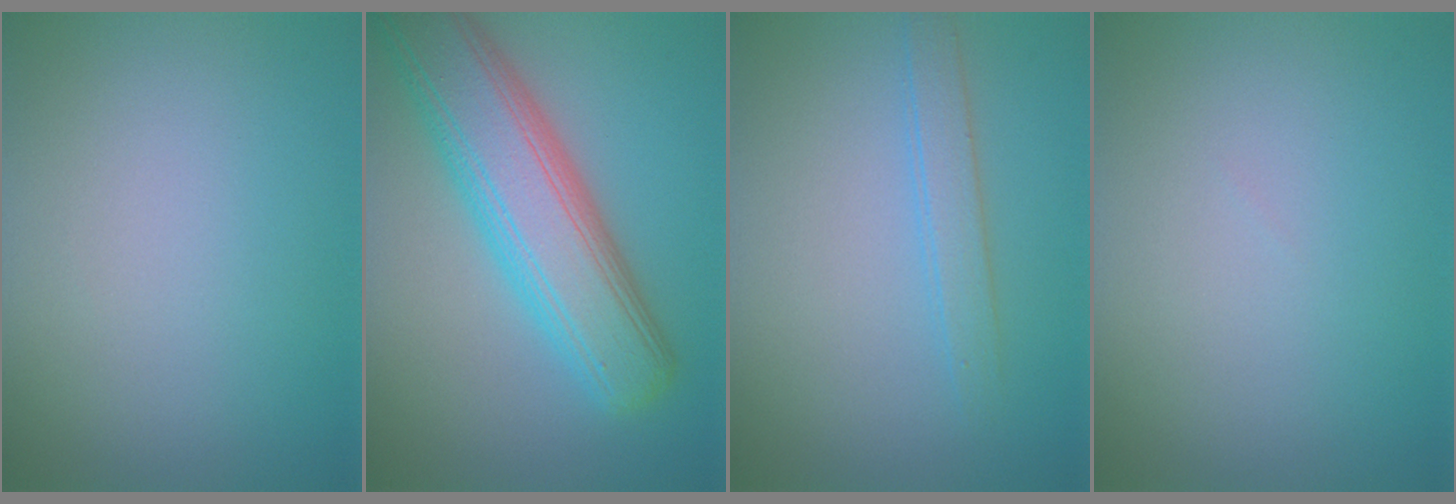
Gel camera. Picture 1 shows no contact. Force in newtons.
{"total": 8.8, "press": 8.8, "slide": 0.2}
{"total": 1.9, "press": 1.9, "slide": 0.1}
{"total": 0.0}